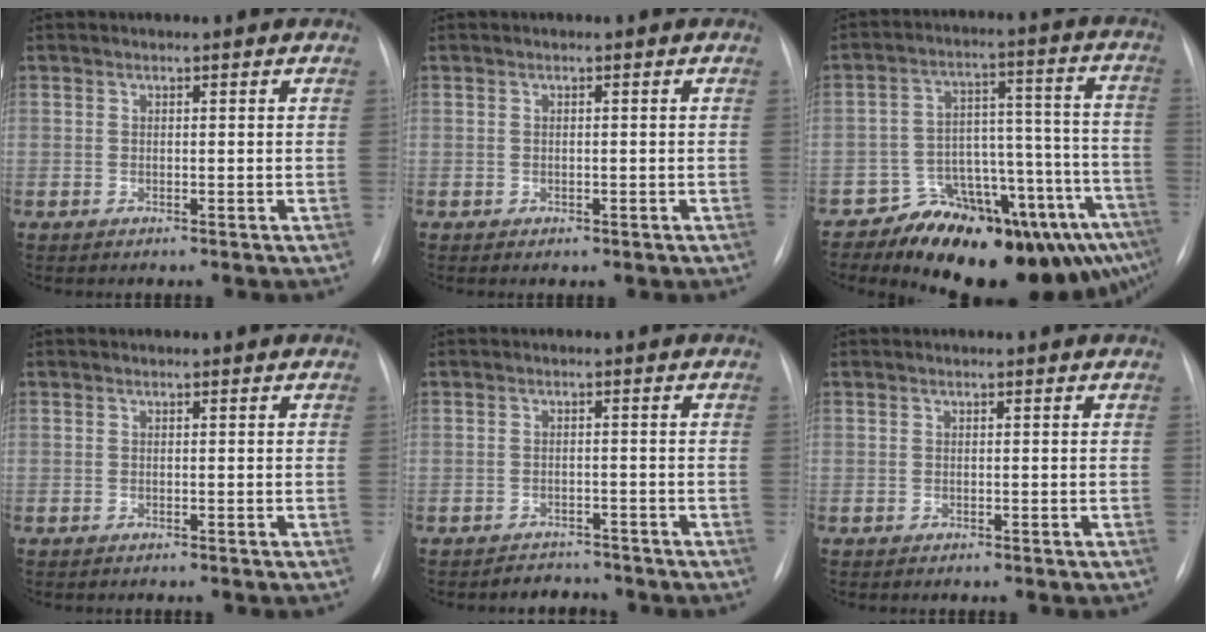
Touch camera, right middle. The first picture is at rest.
{"total": 0.8, "force": [-0.4, 0.6, 0.4], "torque": [-0.004, 0.001, -0.002]}
{"total": 18.4, "force": [-13.2, 6.0, 11.2], "torque": [-0.068, 0.075, -0.176]}
{"total": 0.0}
{"total": 3.0, "force": [-2.7, 1.0, -0.6], "torque": [0.007, 0.001, -0.039]}
{"total": 0.0}